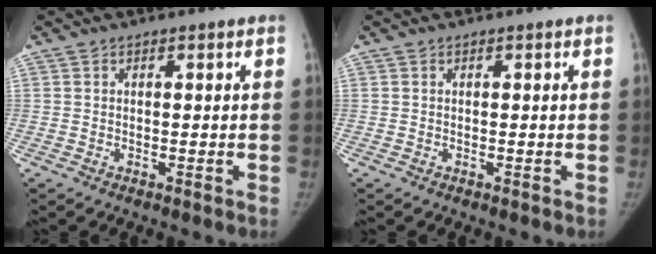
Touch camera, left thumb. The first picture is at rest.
{"total": 0.0}